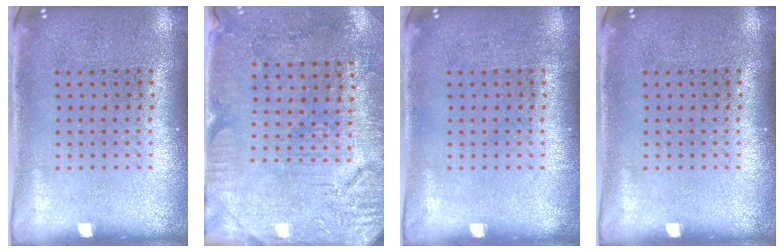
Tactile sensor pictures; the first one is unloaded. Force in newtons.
{"total": 3.2, "press": 2.8, "slide": 1.5}
{"total": 0.0}
{"total": 0.0}